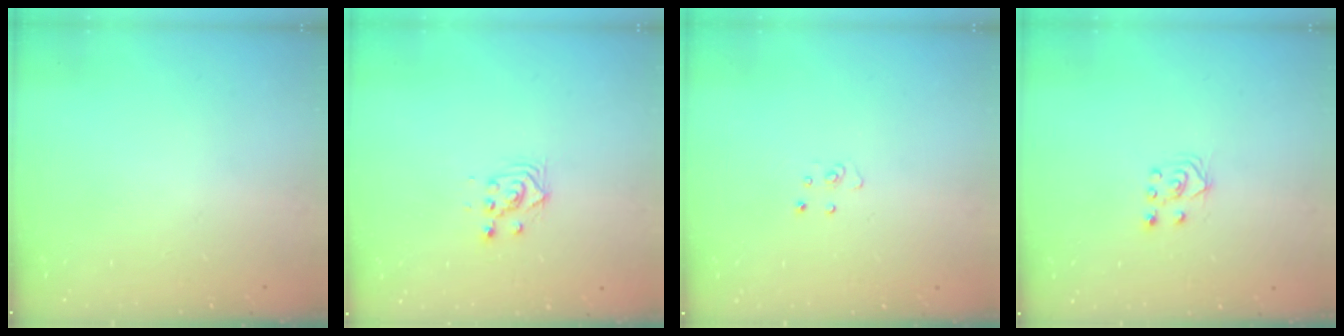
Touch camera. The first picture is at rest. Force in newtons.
{"total": 2.8, "press": 2.8, "slide": 0.1}
{"total": 3.0, "press": 3.0, "slide": 0.3}
{"total": 3.9, "press": 3.8, "slide": 0.7}